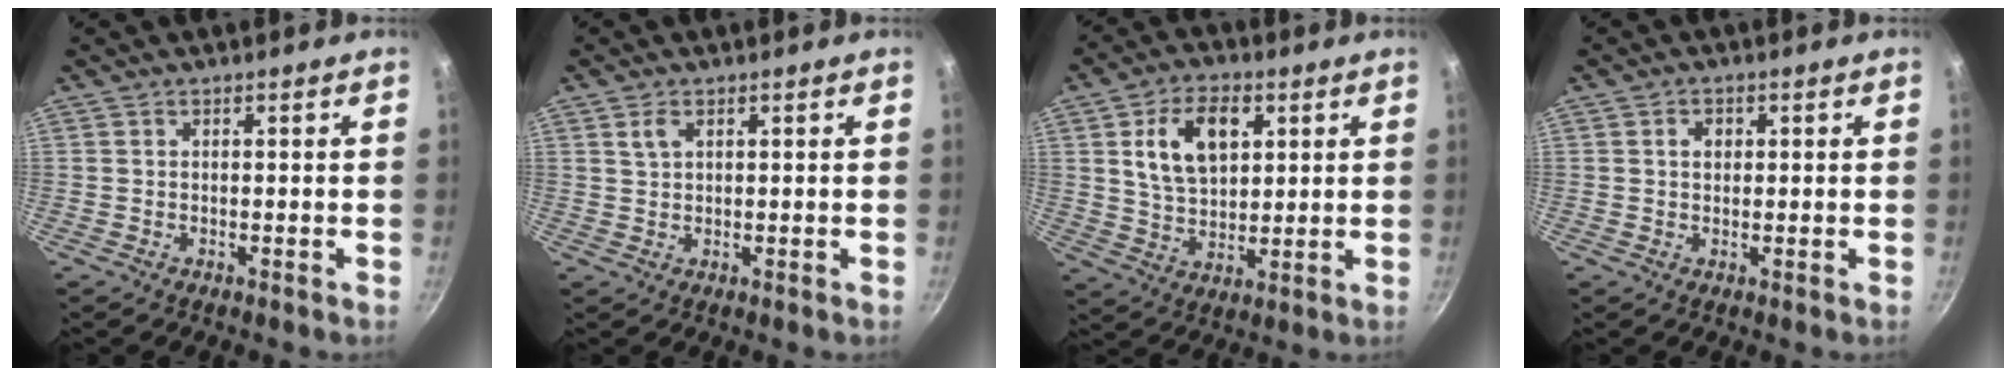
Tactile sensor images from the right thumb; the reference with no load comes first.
{"total": 2.3, "force": [1.1, 1.4, 1.5], "torque": [-0.023, -0.002, 0.021]}
{"total": 12.3, "force": [3.8, 7.7, 8.7], "torque": [-0.127, -0.008, 0.068]}
{"total": 2.5, "force": [0.6, 1.9, 1.4], "torque": [-0.011, 0.003, 0.007]}